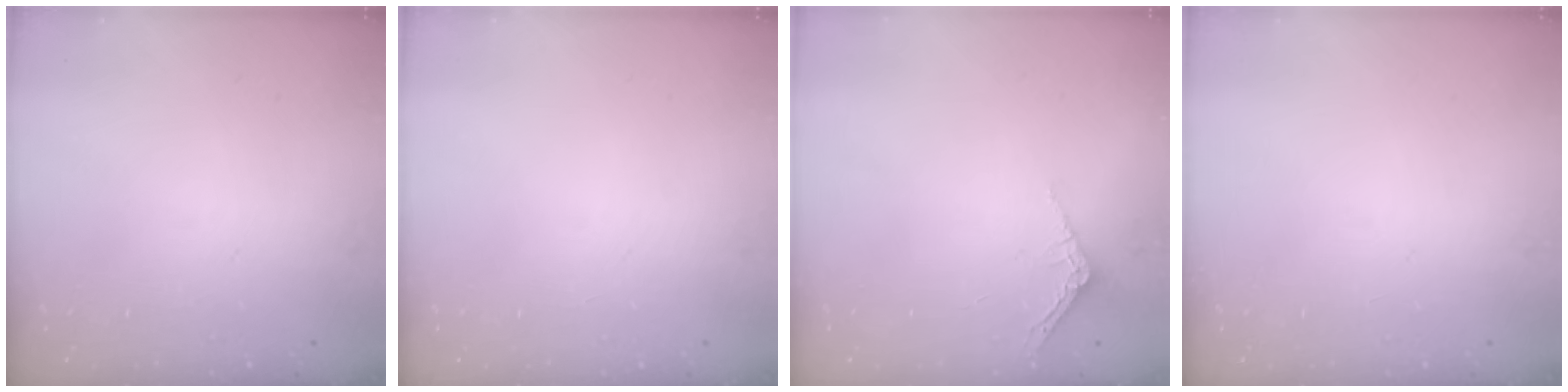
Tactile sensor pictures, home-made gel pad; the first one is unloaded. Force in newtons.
{"total": 0.0}
{"total": 2.5, "press": 2.5, "slide": 0.2}
{"total": 0.0}